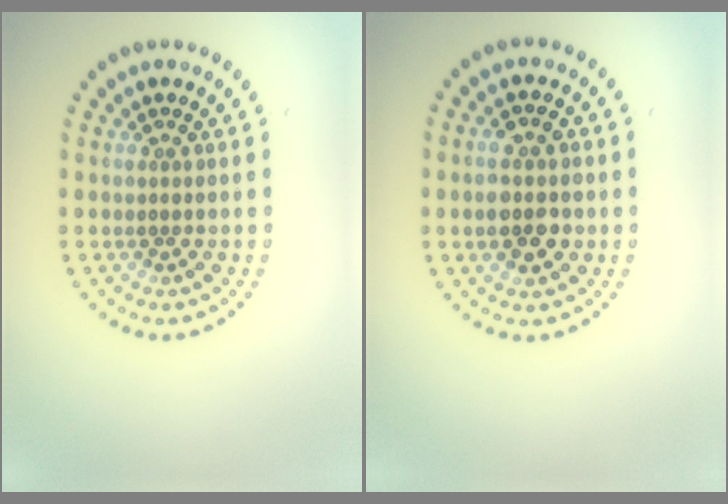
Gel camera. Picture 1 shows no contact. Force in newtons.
{"total": 3.4, "press": 3.4, "slide": 0.3}